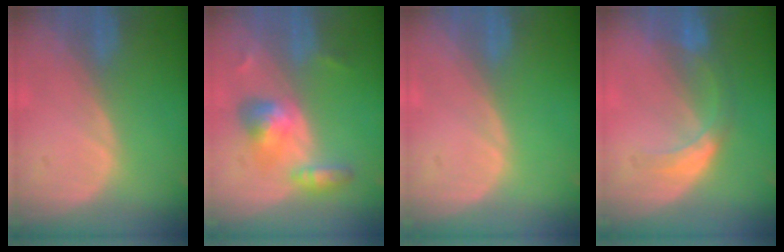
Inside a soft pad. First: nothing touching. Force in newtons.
{"total": 5.8, "press": 5.8, "slide": 0.2}
{"total": 0.0}
{"total": 5.6, "press": 4.9, "slide": 2.7}